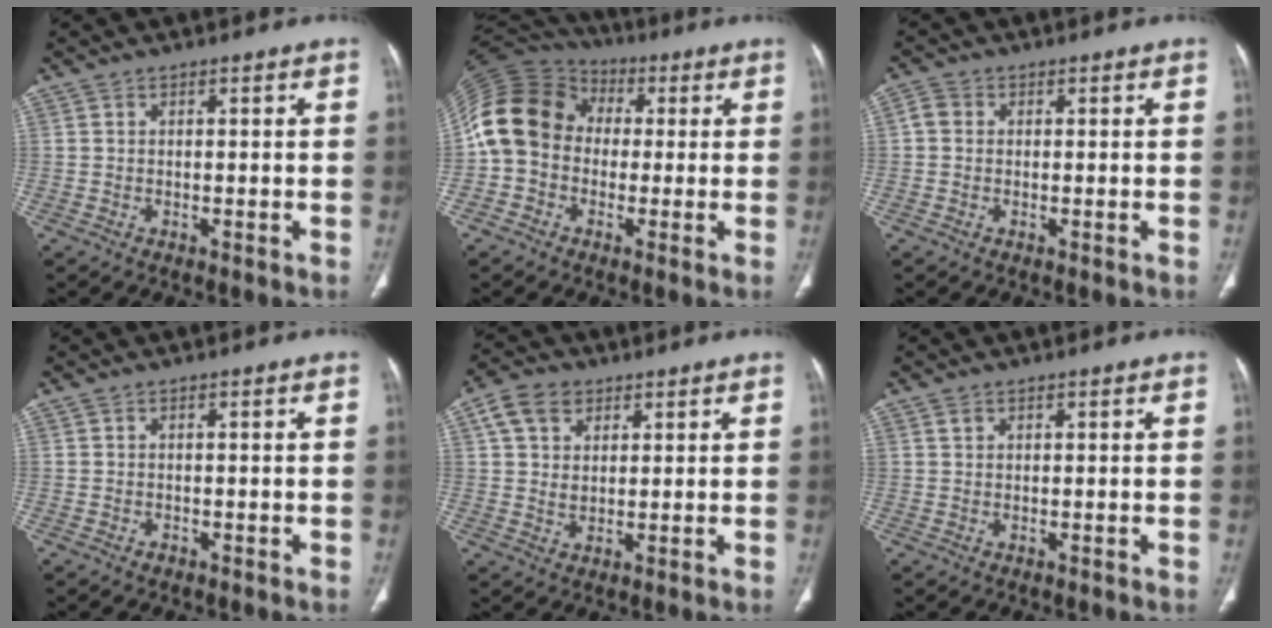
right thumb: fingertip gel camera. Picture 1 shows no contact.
{"total": 14.9, "force": [-0.1, 12.5, 8.1], "torque": [-0.156, 0.039, -0.013]}
{"total": 2.2, "force": [0.1, 2.0, 1.0], "torque": [-0.012, 0.006, -0.002]}
{"total": 0.5, "force": [-0.3, 0.4, 0.1], "torque": [0.002, 0.003, -0.002]}
{"total": 7.4, "force": [3.3, 5.3, 4.0], "torque": [-0.057, -0.005, 0.061]}
{"total": 1.0, "force": [0.6, 0.6, 0.4], "torque": [-0.006, 0.002, 0.013]}